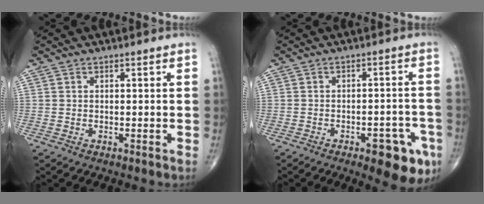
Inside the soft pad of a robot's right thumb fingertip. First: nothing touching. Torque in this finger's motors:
{"motor_torque": [1.23, 1.39, 0.04, -0.15, 0.24]}